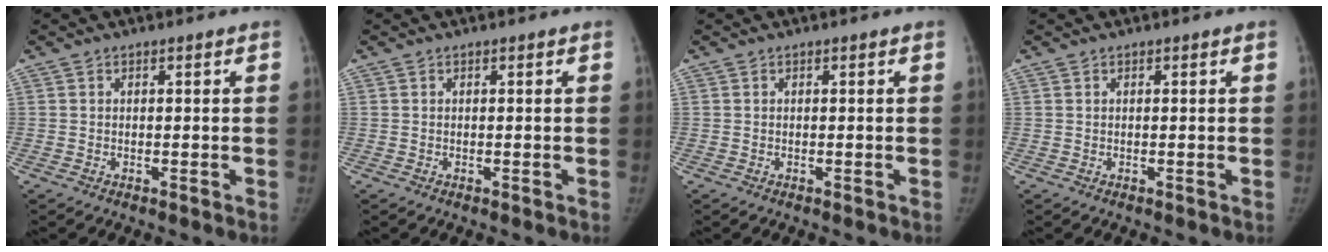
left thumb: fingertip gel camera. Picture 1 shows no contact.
{"total": 0.0}
{"total": 0.0}
{"total": 0.0}